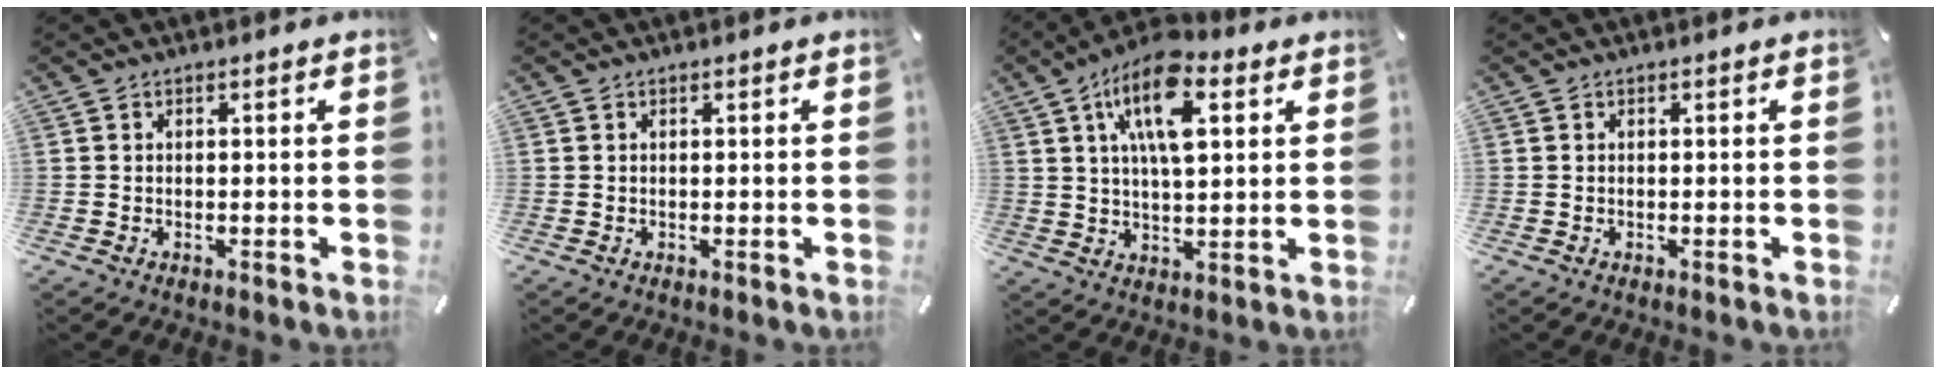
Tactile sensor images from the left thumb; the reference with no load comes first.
{"total": 0.0}
{"total": 13.6, "force": [5.8, 6.2, 10.6], "torque": [-0.191, -0.009, 0.098]}
{"total": 0.0}